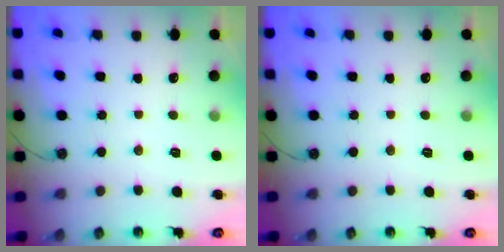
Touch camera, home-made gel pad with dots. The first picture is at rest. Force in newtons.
{"total": 0.0}